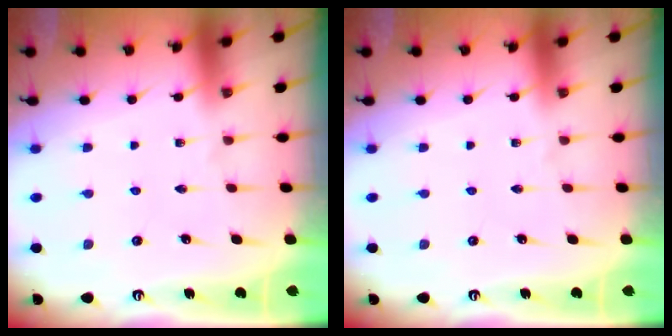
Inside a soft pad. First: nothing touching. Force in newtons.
{"total": 0.0}